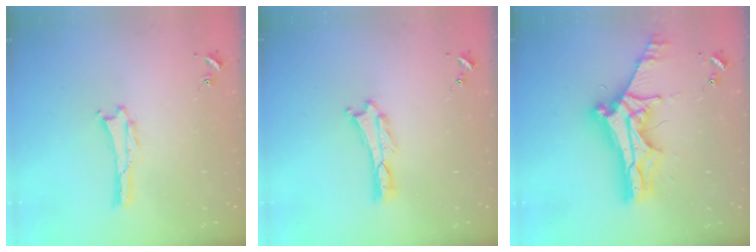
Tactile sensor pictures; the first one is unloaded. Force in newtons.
{"total": 0.0}
{"total": 12.0, "press": 11.9, "slide": 1.1}